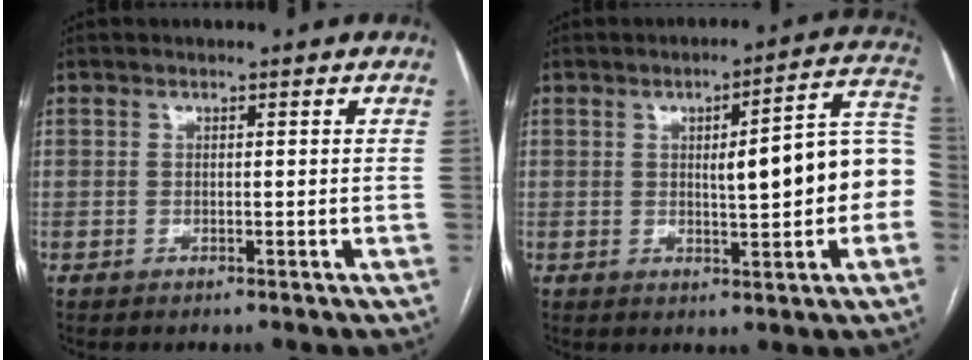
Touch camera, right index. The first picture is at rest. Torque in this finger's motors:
{"motor_torque": [0.40, -0.14, 0.28, 0.09]}